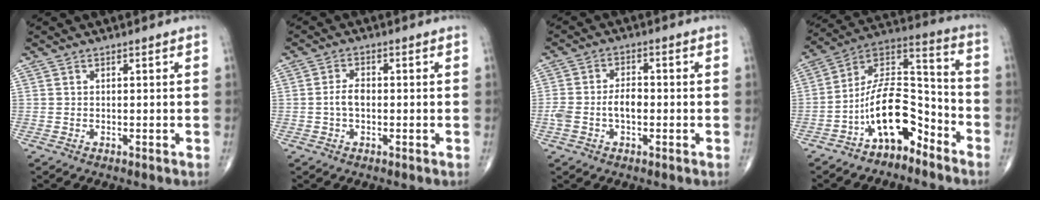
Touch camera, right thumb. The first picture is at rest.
{"total": 3.2, "force": [-0.4, 1.8, 2.5], "torque": [-0.051, 0.012, -0.012]}
{"total": 5.8, "force": [-1.1, 3.2, 4.7], "torque": [-0.103, 0.022, -0.020]}
{"total": 14.4, "force": [-7.9, 7.0, 9.8], "torque": [-0.153, 0.095, -0.148]}